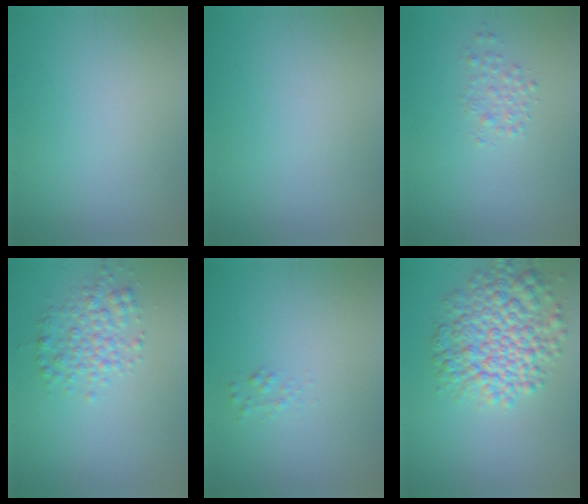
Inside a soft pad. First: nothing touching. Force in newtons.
{"total": 0.0}
{"total": 1.3, "press": 1.3, "slide": 0.0}
{"total": 2.9, "press": 2.9, "slide": 0.1}
{"total": 0.7, "press": 0.7, "slide": 0.0}
{"total": 7.1, "press": 7.1, "slide": 0.2}